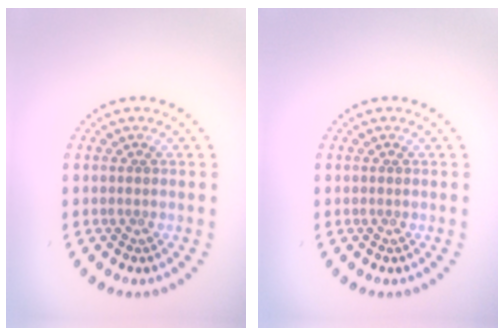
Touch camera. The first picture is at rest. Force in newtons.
{"total": 0.0}